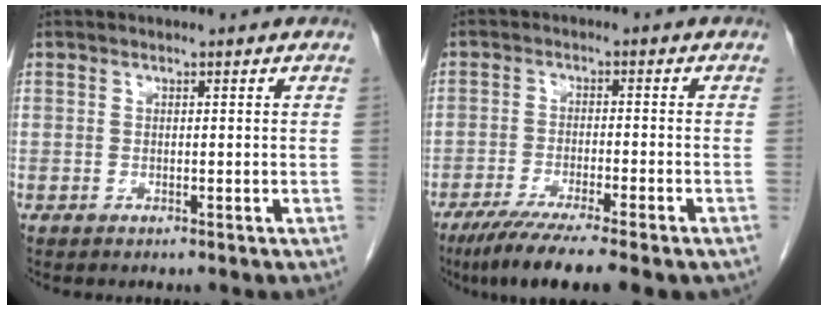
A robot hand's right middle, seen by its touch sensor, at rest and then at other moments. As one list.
[{"total": 11.3, "force": [-8.5, 1.0, 7.3], "torque": [-0.109, -0.025, -0.128]}]